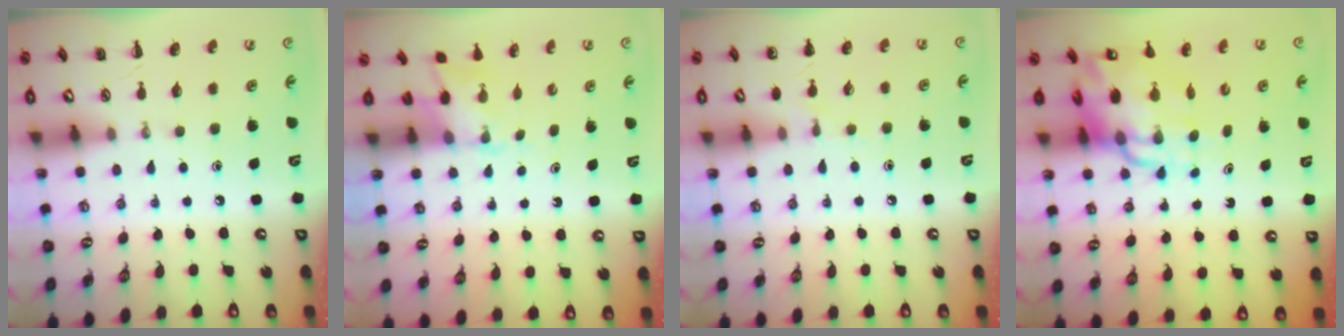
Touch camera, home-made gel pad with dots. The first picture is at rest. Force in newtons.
{"total": 2.6, "press": 2.5, "slide": 0.6}
{"total": 6.5, "press": 6.2, "slide": 1.9}
{"total": 11.7, "press": 11.2, "slide": 3.2}